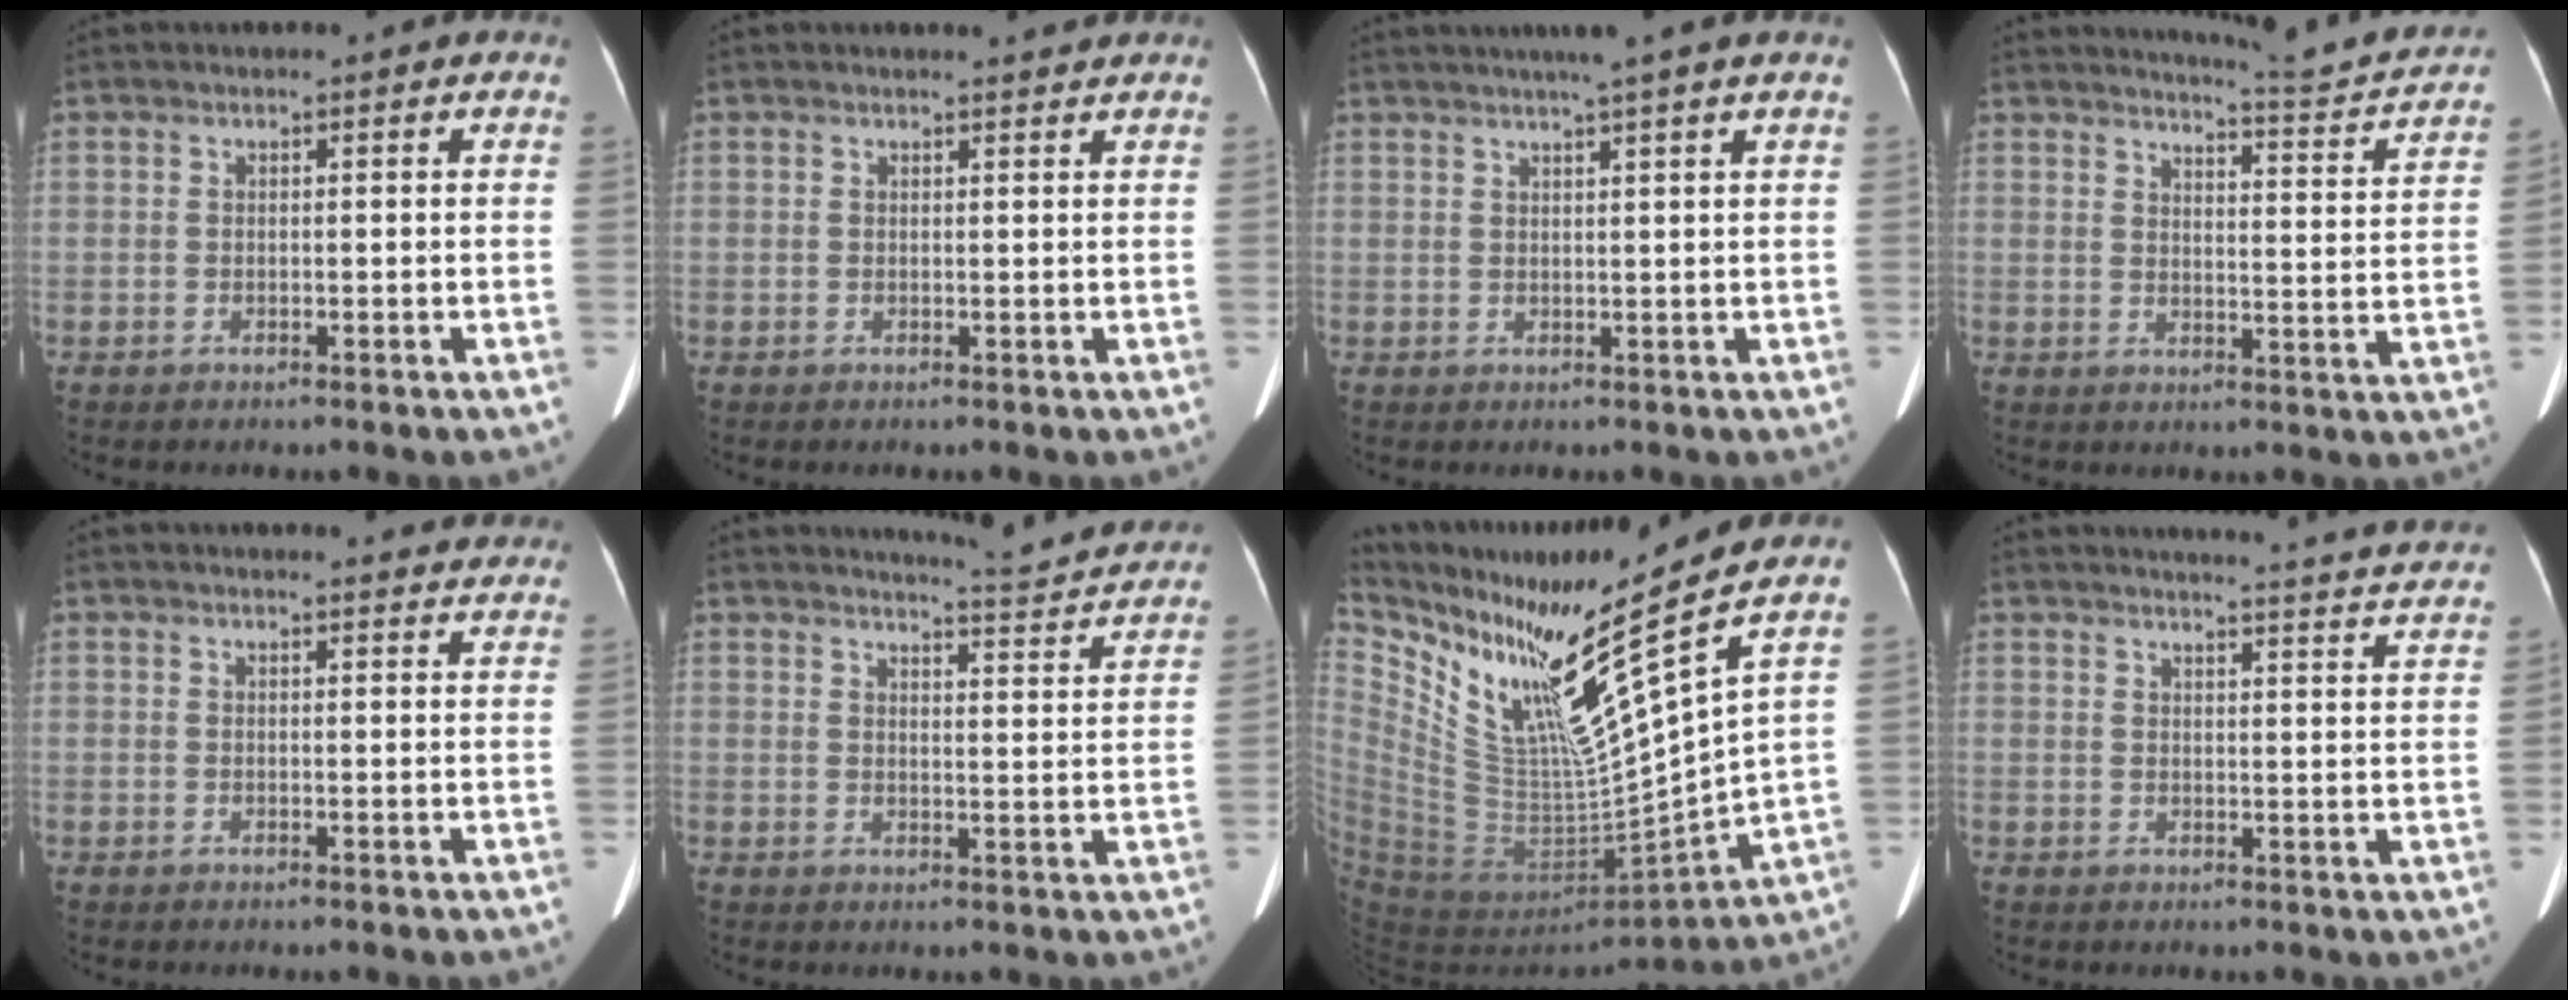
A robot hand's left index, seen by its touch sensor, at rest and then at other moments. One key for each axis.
{"total": 1.3, "fx": 1.3, "fy": -0.3, "fz": 0.1, "tx": -0.008, "ty": -0.006, "tz": 0.019}
{"total": 5.7, "fx": 4.3, "fy": -1.4, "fz": 3.4, "tx": -0.047, "ty": 0.015, "tz": 0.061}
{"total": 12.9, "fx": 12.5, "fy": 0.2, "fz": 3.2, "tx": -0.043, "ty": -0.041, "tz": 0.143}
{"total": 6.6, "fx": 6.4, "fy": 0.9, "fz": 1.1, "tx": 0.001, "ty": -0.004, "tz": 0.050}
{"total": 9.2, "fx": 9.0, "fy": -0.5, "fz": 1.4, "tx": -0.032, "ty": -0.019, "tz": 0.109}
{"total": 17.9, "fx": 12.3, "fy": 0.1, "fz": 13.1, "tx": -0.215, "ty": -0.023, "tz": 0.233}
{"total": 19.8, "fx": 19.3, "fy": 0.0, "fz": 4.2, "tx": -0.052, "ty": -0.066, "tz": 0.212}